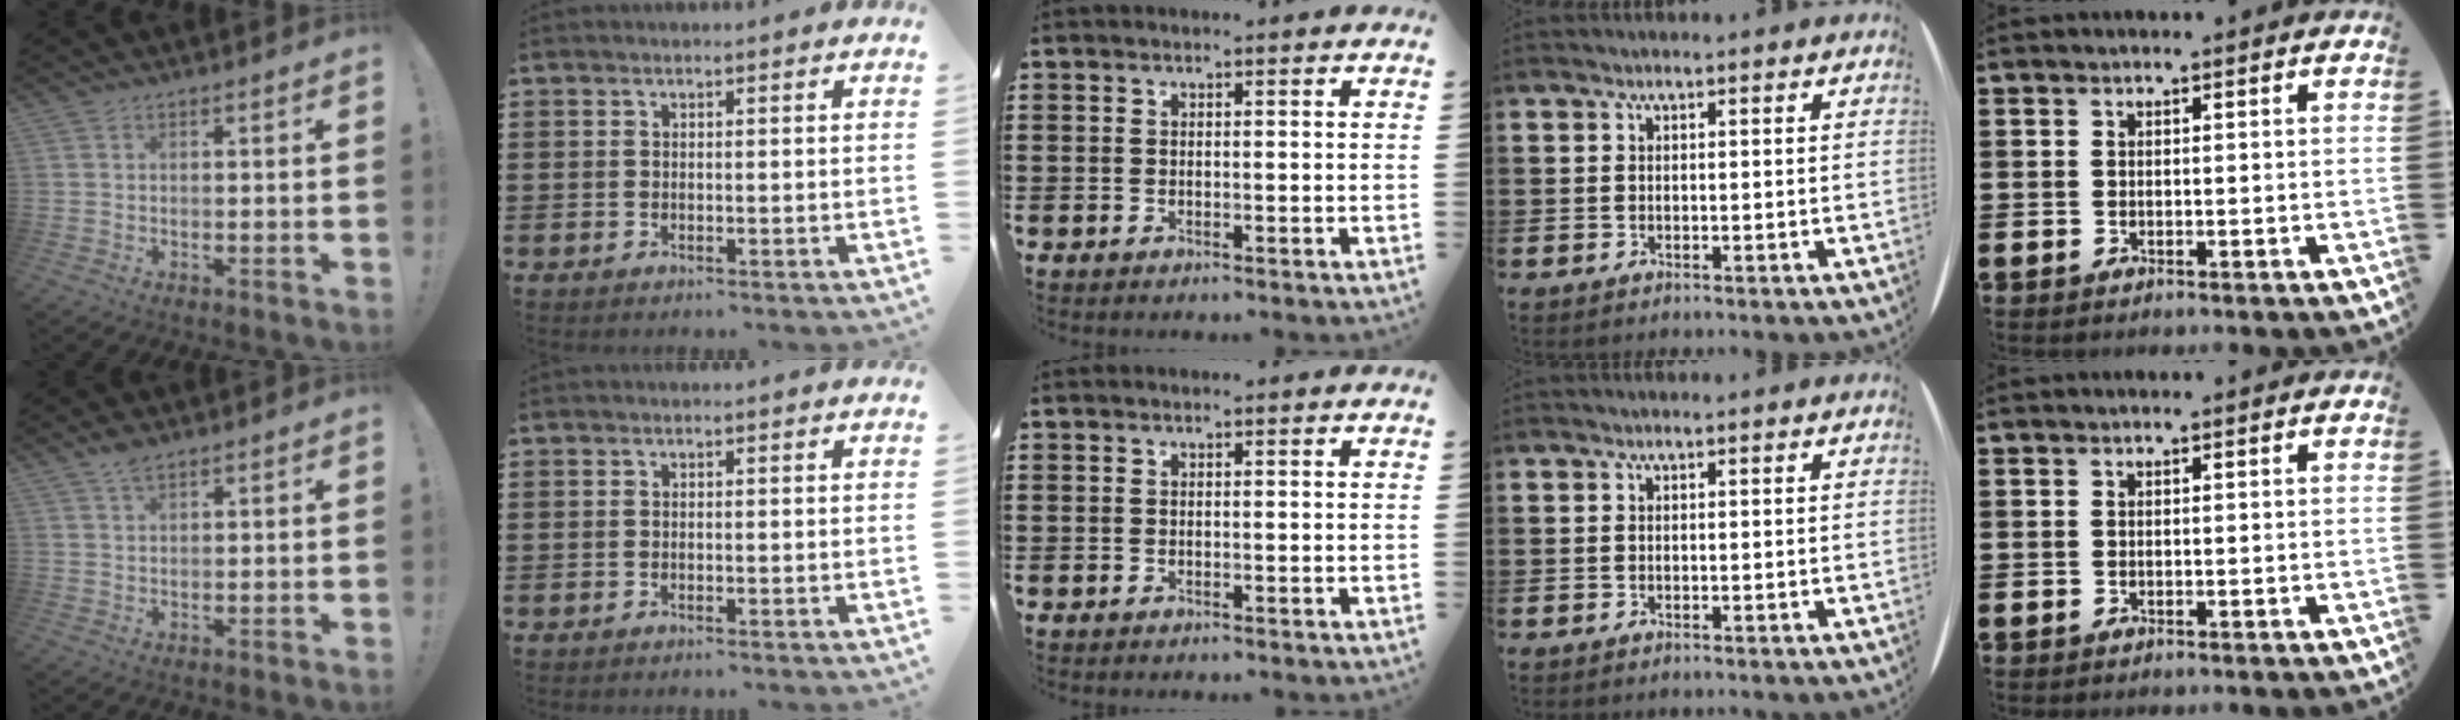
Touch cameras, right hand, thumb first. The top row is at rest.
{"thumb": {"total": 3.3, "force": [2.3, 1.2, 2.1], "torque": [-0.031, -0.010, 0.040]}}